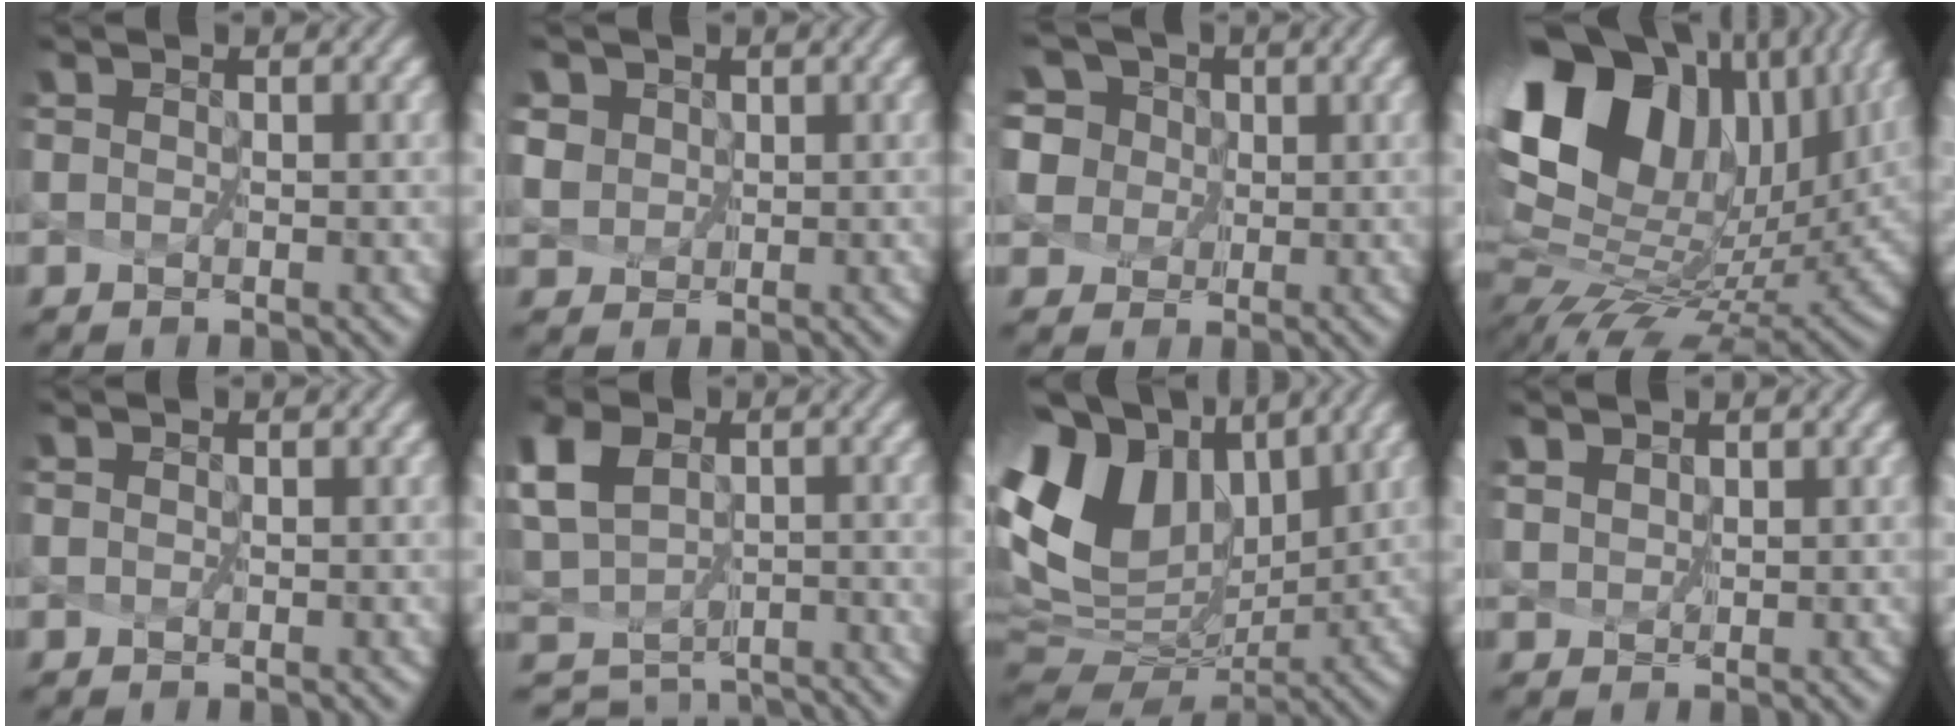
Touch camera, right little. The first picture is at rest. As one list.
[{"total": 4.0, "force": [2.4, 2.9, 1.3], "torque": [-0.052, 0.001, 0.046]}, {"total": 8.4, "force": [3.9, 6.3, 3.9], "torque": [-0.086, 0.033, 0.062]}, {"total": 17.1, "force": [5.5, 10.9, 11.9], "torque": [-0.221, 0.009, 0.137]}, {"total": 0.0}, {"total": 5.8, "force": [-1.4, 4.6, 3.2], "torque": [-0.084, -0.015, -0.002]}, {"total": 12.3, "force": [4.2, 8.2, 8.1], "torque": [-0.186, 0.008, 0.098]}, {"total": 1.4, "force": [1.4, 0.4, 0.1], "torque": [-0.026, -0.004, 0.042]}]